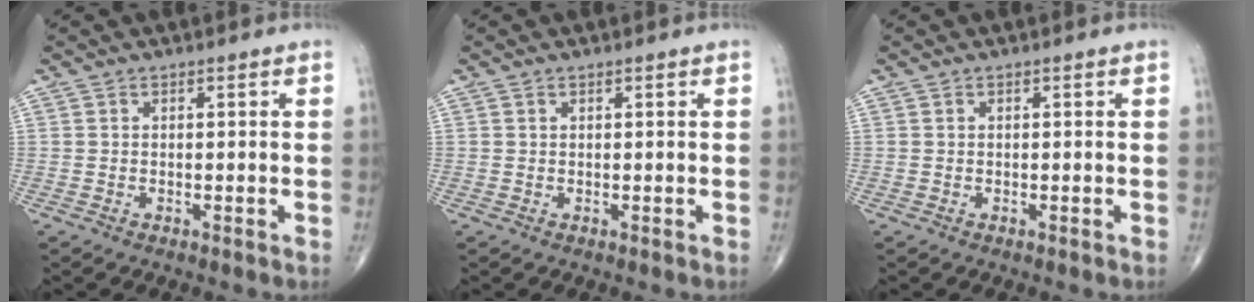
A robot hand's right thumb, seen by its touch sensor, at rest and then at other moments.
{"total": 0.0}
{"total": 0.0}